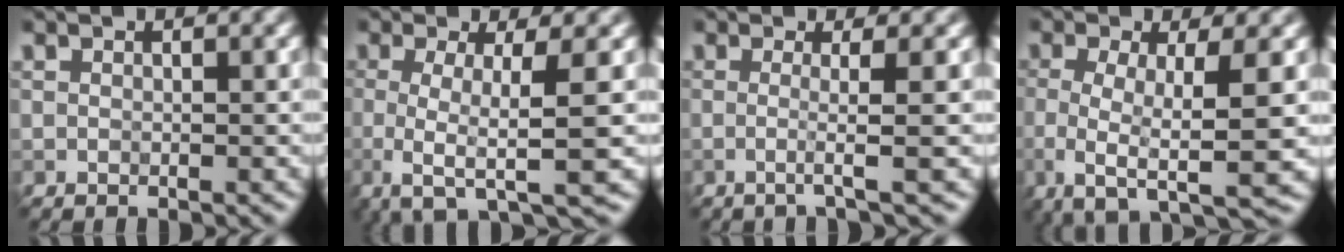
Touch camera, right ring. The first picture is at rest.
{"total": 5.8, "force": [-1.1, 1.4, 5.6], "torque": [-0.082, -0.015, -0.032]}
{"total": 2.7, "force": [-0.1, 0.4, 2.6], "torque": [-0.045, -0.006, -0.018]}
{"total": 6.5, "force": [-1.4, 1.9, 6.0], "torque": [-0.097, -0.014, -0.031]}